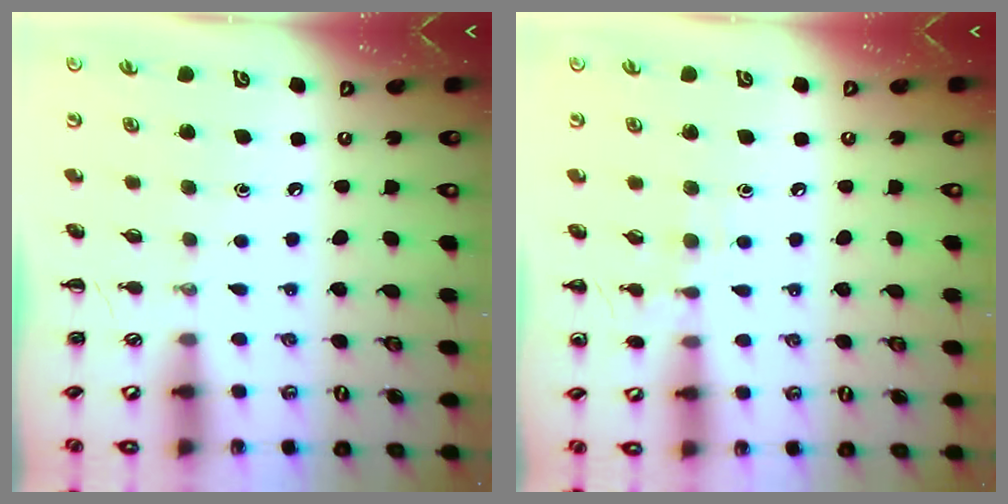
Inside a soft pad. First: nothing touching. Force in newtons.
{"total": 6.3, "press": 6.0, "slide": 2.0}